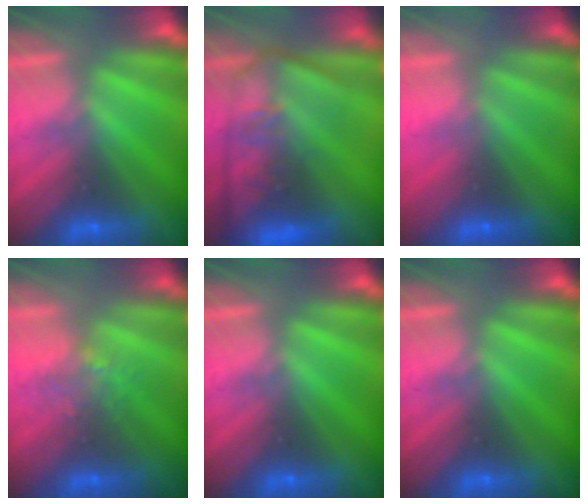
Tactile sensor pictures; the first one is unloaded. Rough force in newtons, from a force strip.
{"total": 6.8}
{"total": 3.3}
{"total": 3.7}
{"total": 0.0}
{"total": 0.0}